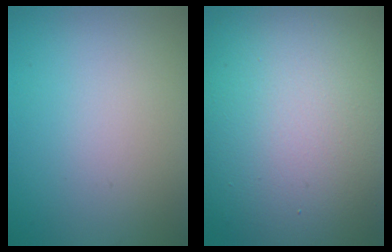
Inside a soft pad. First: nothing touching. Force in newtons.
{"total": 16.8, "press": 16.7, "slide": 1.2}